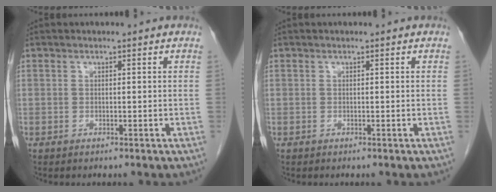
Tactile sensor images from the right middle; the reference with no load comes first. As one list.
[{"total": 0.0}]